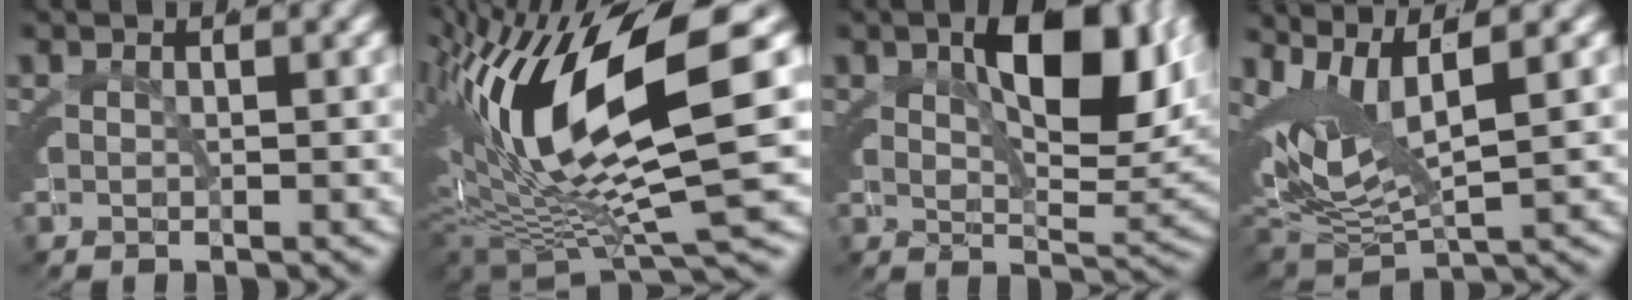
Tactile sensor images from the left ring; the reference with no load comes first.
{"total": 16.6, "force": [0.6, 8.5, 14.2], "torque": [-0.245, -0.007, 0.018]}
{"total": 8.6, "force": [2.9, 3.1, 7.5], "torque": [-0.103, -0.006, 0.048]}
{"total": 8.6, "force": [2.4, 4.8, 6.8], "torque": [-0.133, 0.009, 0.038]}